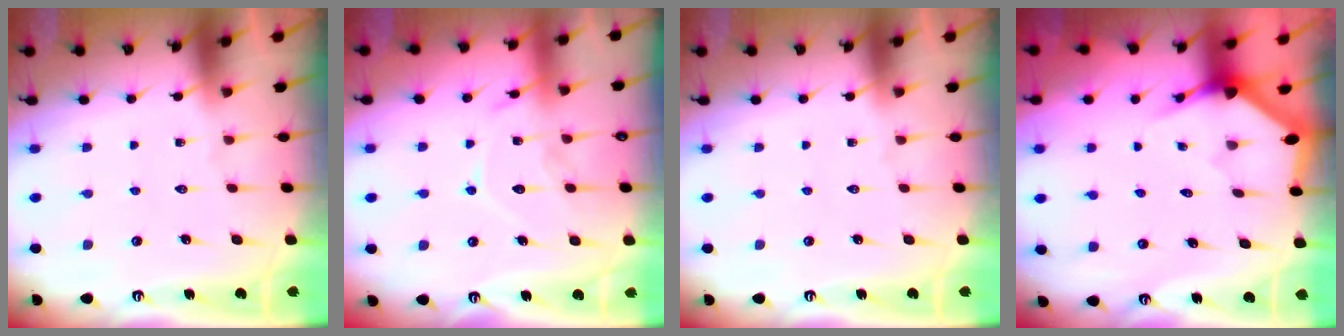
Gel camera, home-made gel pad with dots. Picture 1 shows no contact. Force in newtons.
{"total": 12.3, "press": 12.2, "slide": 1.0}
{"total": 0.0}
{"total": 3.3, "press": 3.3, "slide": 0.1}